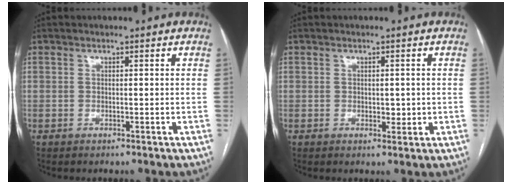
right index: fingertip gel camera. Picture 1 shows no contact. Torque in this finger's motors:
{"motor_torque": [0.21, 0.19, 0.02, 0.03]}